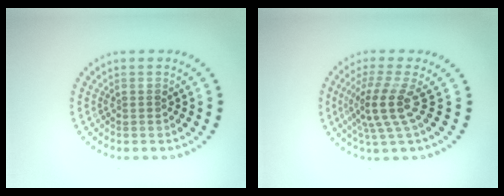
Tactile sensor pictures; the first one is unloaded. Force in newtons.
{"total": 3.9, "press": 2.8, "slide": 2.8}